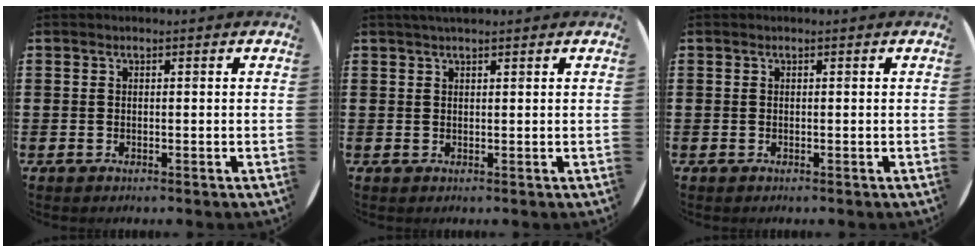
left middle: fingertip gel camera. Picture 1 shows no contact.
{"total": 1.4, "force": [1.2, 0.1, 0.6], "torque": [-0.013, 0.004, 0.022]}
{"total": 0.0}